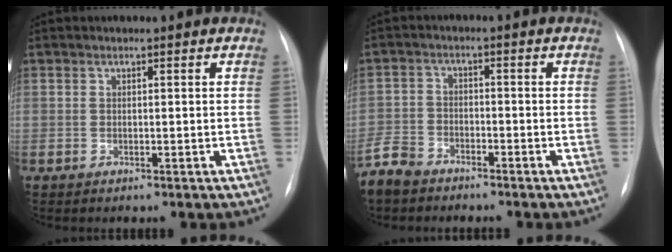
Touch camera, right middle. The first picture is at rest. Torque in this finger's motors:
{"motor_torque": [1.00, -1.03, 0.52, 0.19]}